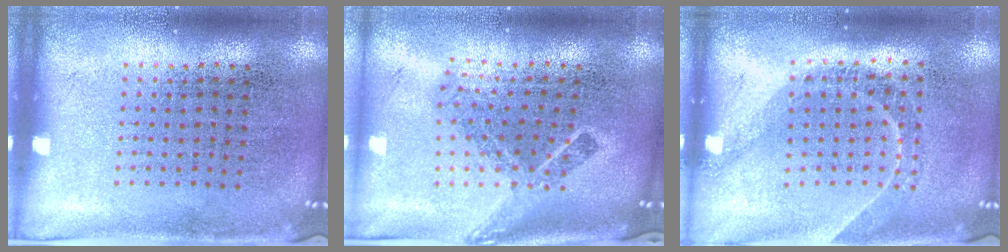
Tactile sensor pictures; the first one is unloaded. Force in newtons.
{"total": 2.2, "press": 1.5, "slide": 1.6}
{"total": 1.3, "press": 1.1, "slide": 0.6}